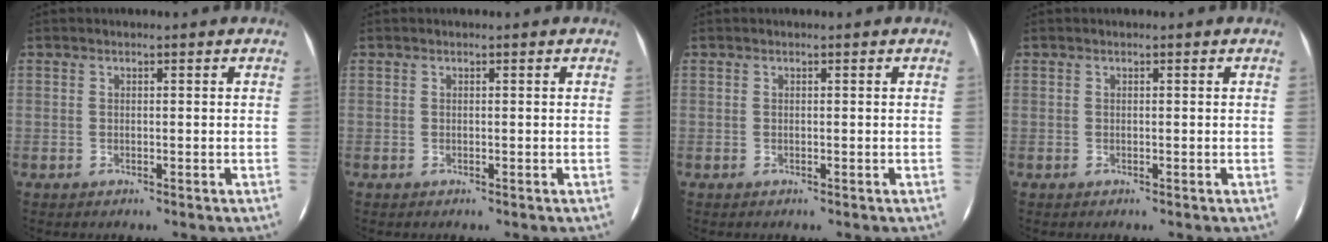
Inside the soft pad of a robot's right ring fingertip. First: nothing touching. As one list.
[{"total": 0.0}, {"total": 0.0}, {"total": 0.0}]